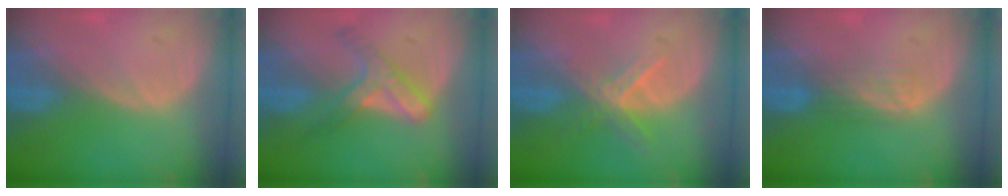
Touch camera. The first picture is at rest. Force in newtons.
{"total": 6.0, "press": 5.6, "slide": 2.4}
{"total": 5.6, "press": 4.9, "slide": 2.7}
{"total": 2.6, "press": 2.6, "slide": 0.4}